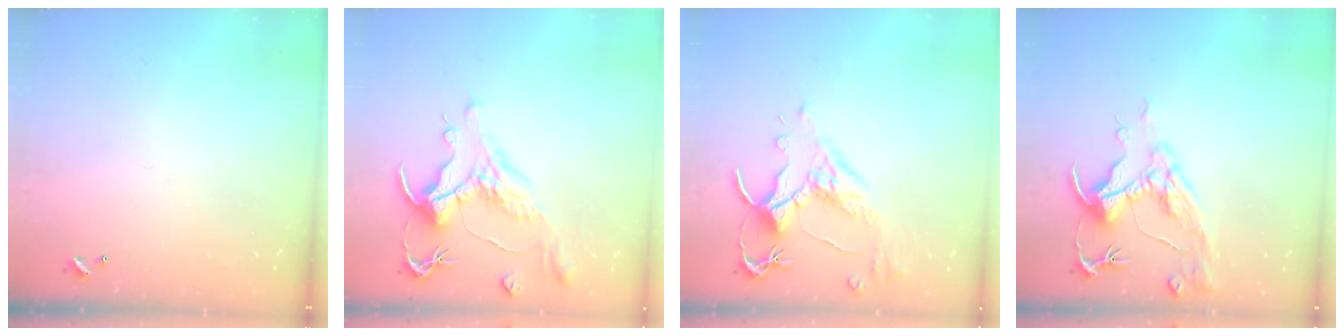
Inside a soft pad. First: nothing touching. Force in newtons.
{"total": 1.5, "press": 0.4, "slide": 1.5}
{"total": 2.5, "press": 2.1, "slide": 1.4}
{"total": 9.6, "press": 9.5, "slide": 1.5}